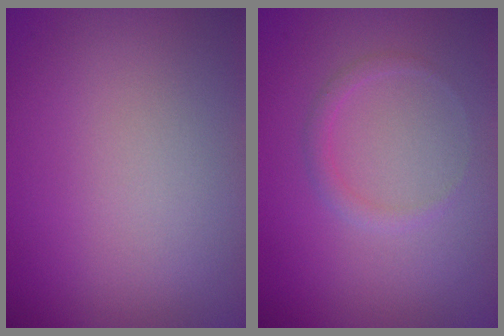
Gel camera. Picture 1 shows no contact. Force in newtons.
{"total": 1.1, "press": 1.1, "slide": 0.1}